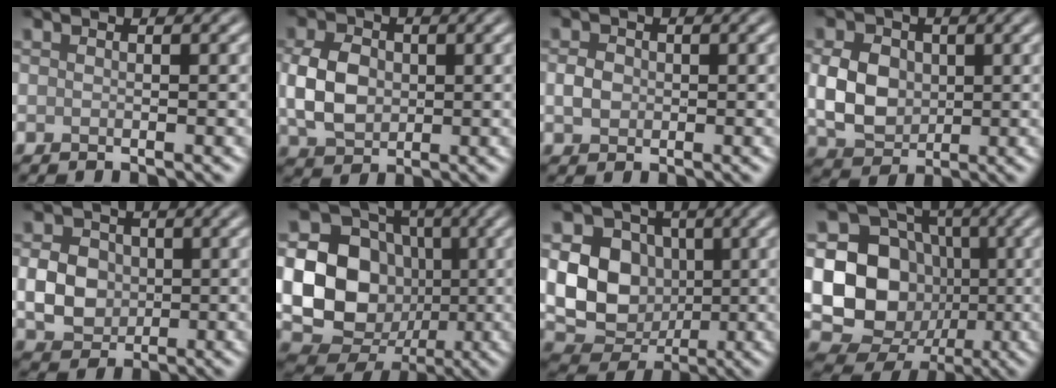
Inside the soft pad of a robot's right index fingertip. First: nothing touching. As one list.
[{"total": 5.0, "force": [0.1, 3.7, 3.3], "torque": [-0.074, 0.001, 0.001]}, {"total": 1.7, "force": [0.0, 1.5, 0.9], "torque": [-0.019, 0.000, -0.006]}, {"total": 4.9, "force": [0.2, 3.8, 3.1], "torque": [-0.066, -0.002, 0.003]}, {"total": 4.1, "force": [-0.1, 3.4, 2.2], "torque": [-0.044, -0.001, -0.002]}, {"total": 12.2, "force": [-1.0, 10.5, 6.2], "torque": [-0.117, -0.016, -0.037]}, {"total": 8.0, "force": [0.1, 6.5, 4.6], "torque": [-0.082, -0.006, -0.005]}, {"total": 10.8, "force": [-1.1, 9.3, 5.5], "torque": [-0.090, -0.008, -0.041]}]